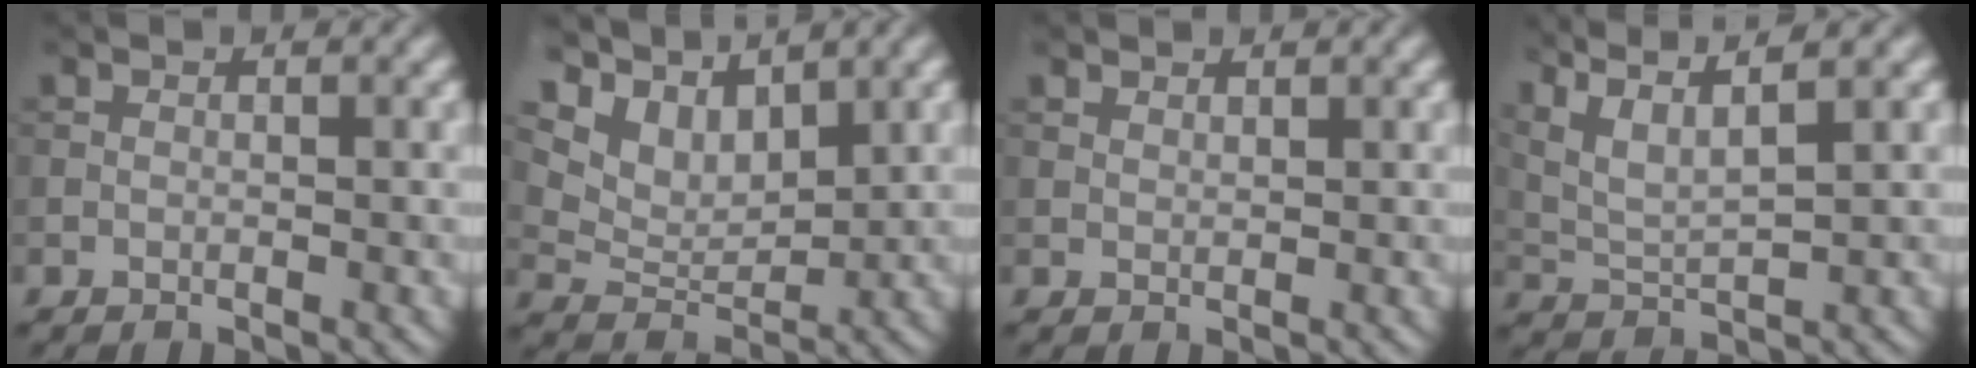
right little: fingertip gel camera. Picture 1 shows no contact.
{"total": 5.8, "force": [4.6, 2.7, 2.3], "torque": [-0.055, 0.002, 0.069]}
{"total": 1.0, "force": [0.8, 0.4, 0.2], "torque": [-0.004, -0.001, 0.017]}
{"total": 7.4, "force": [5.2, 1.8, 4.9], "torque": [-0.099, 0.029, 0.073]}